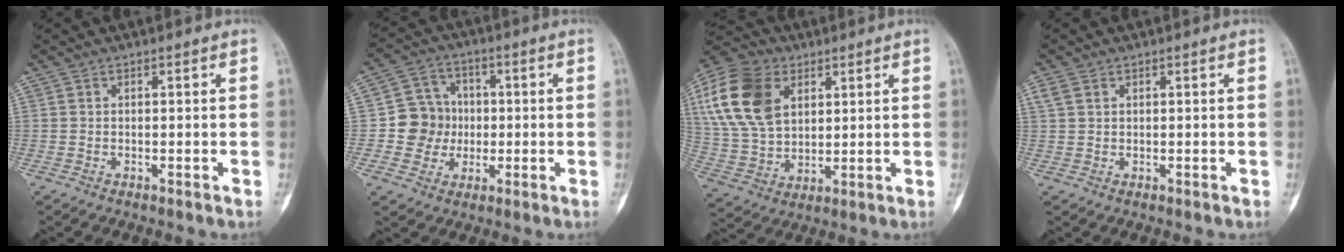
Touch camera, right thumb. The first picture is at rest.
{"total": 8.7, "force": [-0.7, 8.3, 2.5], "torque": [0.001, 0.016, -0.016]}
{"total": 18.1, "force": [6.2, 12.2, 11.8], "torque": [-0.225, -0.008, 0.117]}
{"total": 2.0, "force": [1.0, 1.4, 1.1], "torque": [-0.024, 0.008, 0.024]}